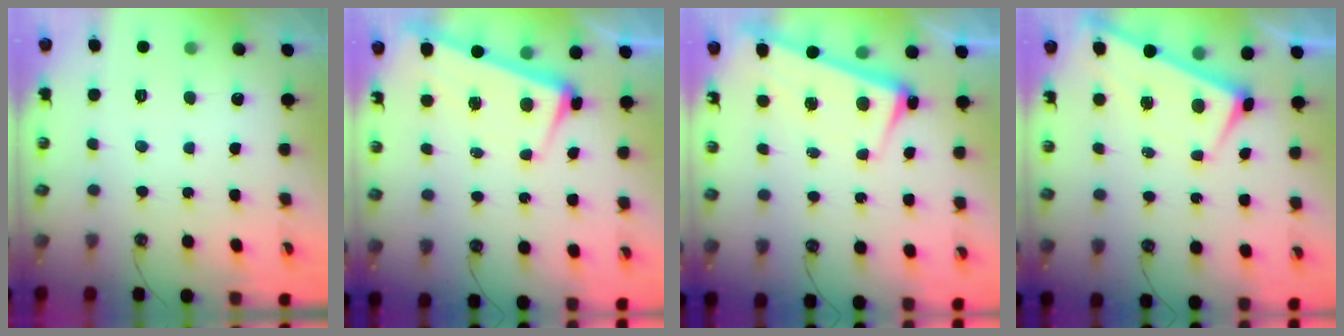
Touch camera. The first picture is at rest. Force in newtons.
{"total": 3.1, "press": 3.0, "slide": 0.8}
{"total": 3.5, "press": 3.4, "slide": 0.9}
{"total": 1.7, "press": 1.7, "slide": 0.1}